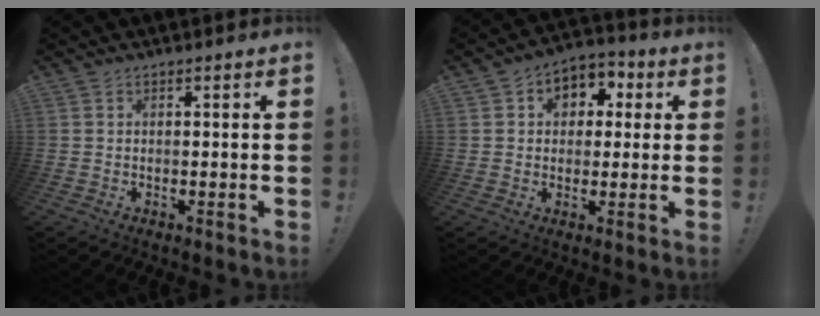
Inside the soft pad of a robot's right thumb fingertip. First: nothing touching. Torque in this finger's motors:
{"motor_torque": [0.06, 0.08, 0.03, 0.12, 0.11]}